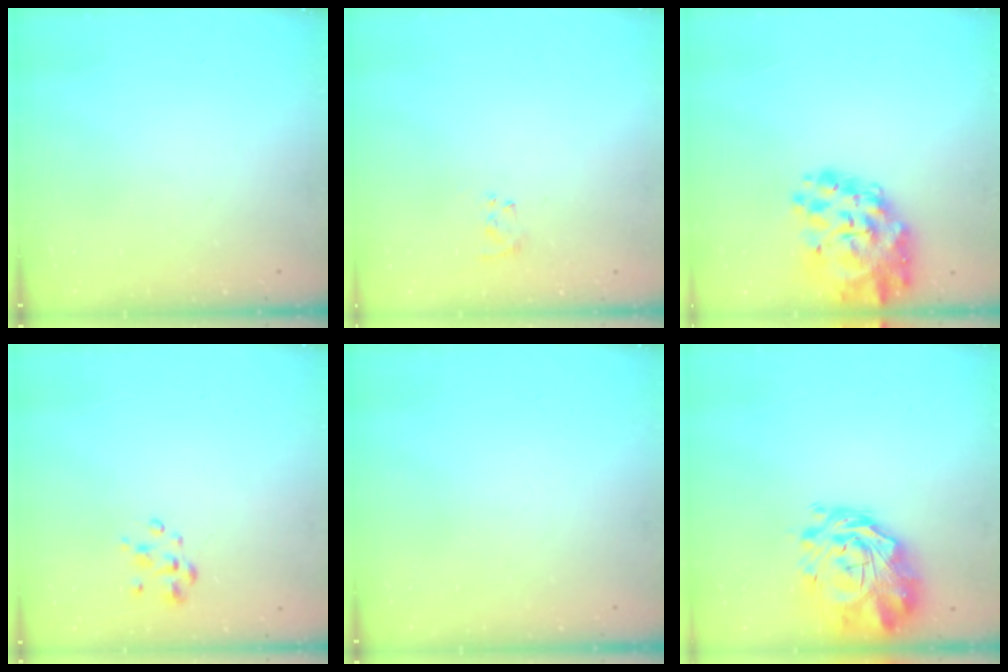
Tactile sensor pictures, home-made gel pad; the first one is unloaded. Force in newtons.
{"total": 2.6, "press": 2.3, "slide": 1.3}
{"total": 14.9, "press": 14.1, "slide": 4.7}
{"total": 3.2, "press": 3.1, "slide": 0.8}
{"total": 0.0}
{"total": 3.5, "press": 3.1, "slide": 1.5}